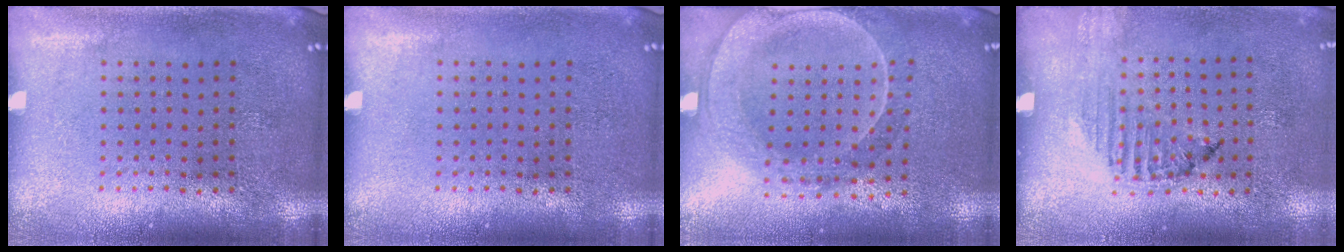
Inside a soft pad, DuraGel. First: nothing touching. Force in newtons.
{"total": 0.0}
{"total": 2.0, "press": 1.9, "slide": 0.7}
{"total": 1.2, "press": 1.1, "slide": 0.4}